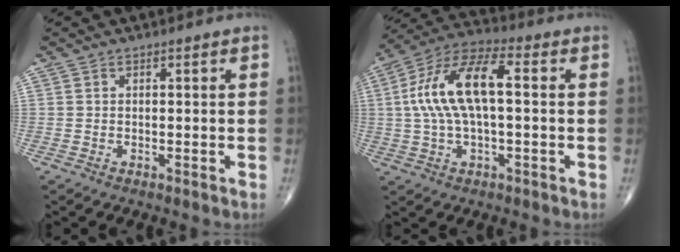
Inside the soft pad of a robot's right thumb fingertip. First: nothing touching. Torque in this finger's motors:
{"motor_torque": [0.40, 0.46, 1.08, -0.20, 0.46]}